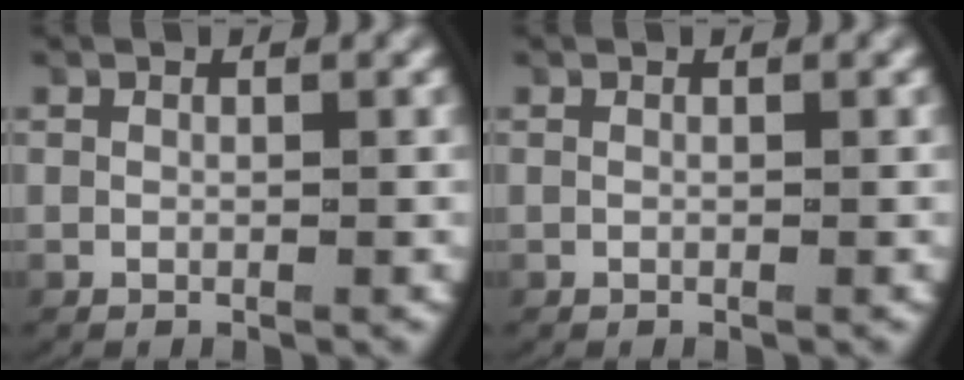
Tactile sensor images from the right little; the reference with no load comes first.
{"total": 0.0}